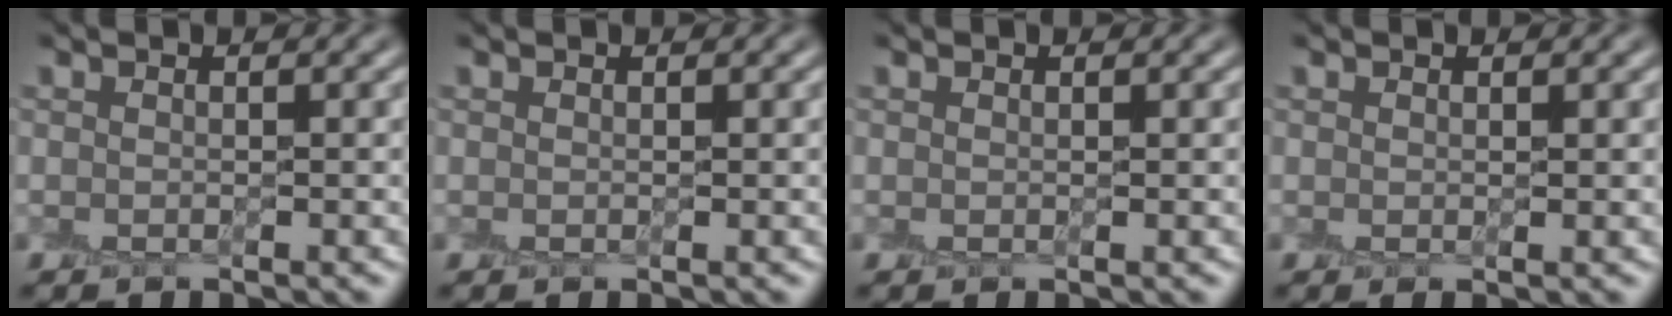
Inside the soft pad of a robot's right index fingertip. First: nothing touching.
{"total": 0.0}
{"total": 0.0}
{"total": 0.6, "force": [0.5, 0.0, 0.2], "torque": [-0.003, 0.003, 0.010]}